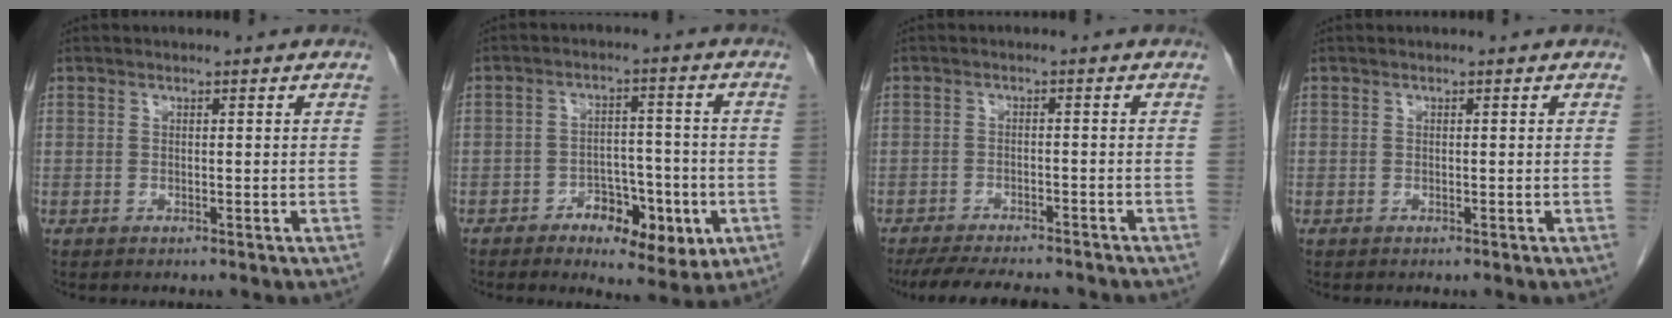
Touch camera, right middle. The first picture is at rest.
{"total": 8.9, "force": [-3.8, 4.3, 6.8], "torque": [-0.092, 0.008, -0.051]}
{"total": 11.5, "force": [-10.2, 2.3, 4.7], "torque": [-0.074, -0.008, -0.143]}
{"total": 0.0}